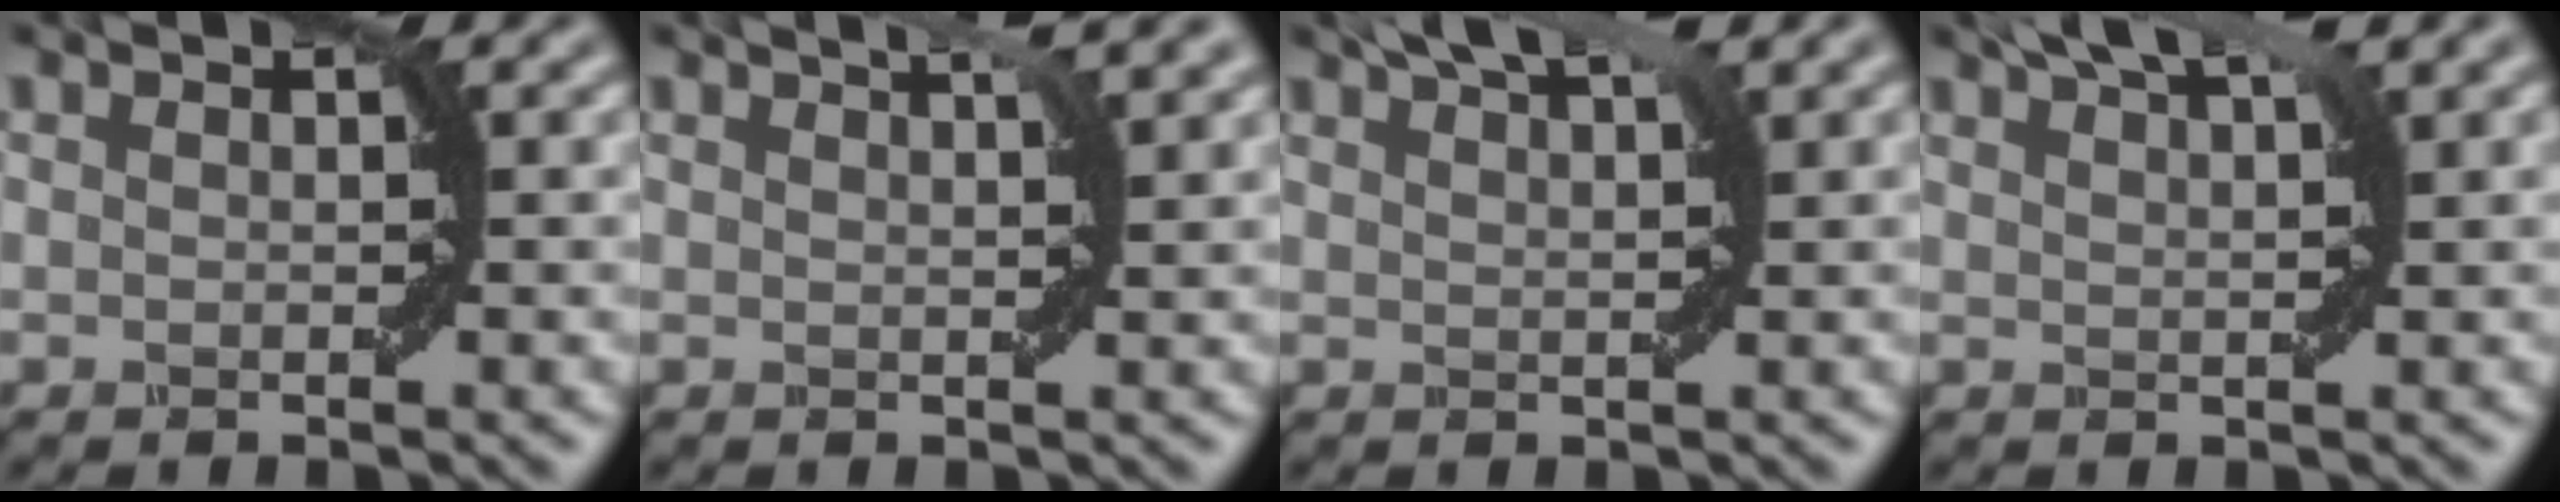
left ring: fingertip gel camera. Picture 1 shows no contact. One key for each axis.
{"total": 4.4, "fx": 2.9, "fy": 1.5, "fz": 2.9, "tx": -0.020, "ty": 0.026, "tz": 0.010}
{"total": 4.9, "fx": 3.4, "fy": 1.2, "fz": 3.3, "tx": -0.042, "ty": 0.024, "tz": 0.036}
{"total": 5.1, "fx": 3.5, "fy": 1.2, "fz": 3.5, "tx": -0.044, "ty": 0.024, "tz": 0.037}